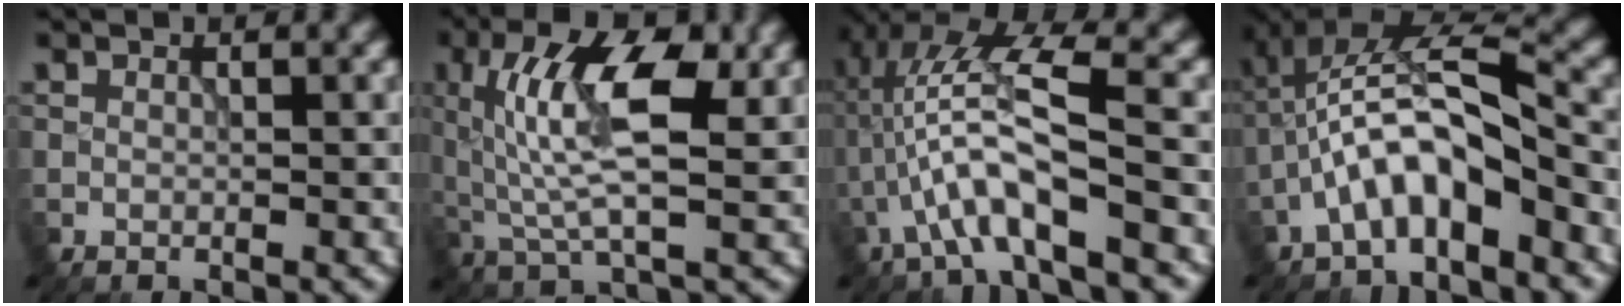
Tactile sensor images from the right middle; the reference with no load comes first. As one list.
[{"total": 9.0, "force": [1.9, 3.5, 8.1], "torque": [-0.150, 0.006, 0.028]}, {"total": 7.5, "force": [-1.8, 2.0, 7.0], "torque": [-0.141, 0.023, -0.036]}, {"total": 6.9, "force": [-2.9, 2.4, 5.8], "torque": [-0.108, 0.026, -0.055]}]